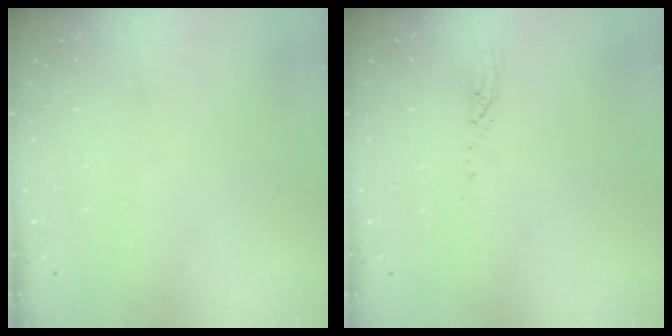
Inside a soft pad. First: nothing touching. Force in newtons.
{"total": 3.0, "press": 3.0, "slide": 0.2}